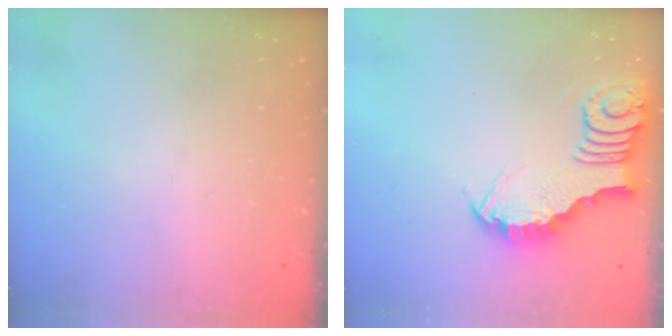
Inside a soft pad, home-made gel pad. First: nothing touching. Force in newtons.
{"total": 3.9, "press": 3.9, "slide": 0.3}